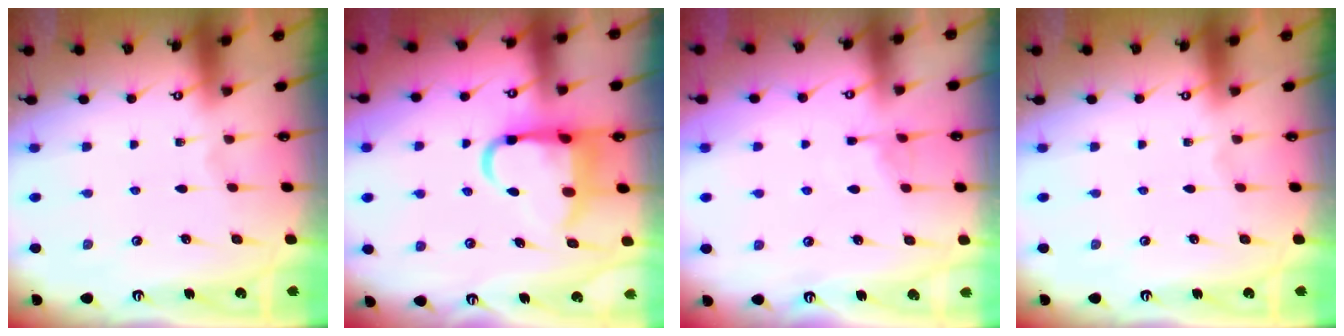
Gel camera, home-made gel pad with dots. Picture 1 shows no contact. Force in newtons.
{"total": 11.0, "press": 10.8, "slide": 2.0}
{"total": 3.9, "press": 3.8, "slide": 0.5}
{"total": 0.0}